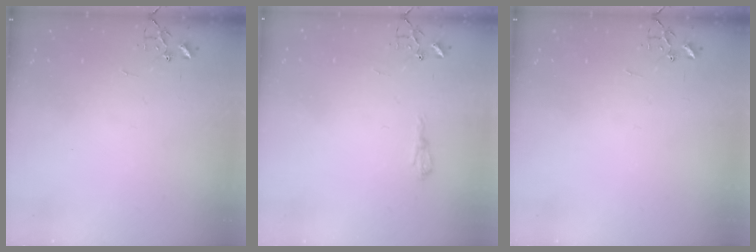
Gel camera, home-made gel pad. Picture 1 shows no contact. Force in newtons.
{"total": 7.2, "press": 7.1, "slide": 0.6}
{"total": 0.0}